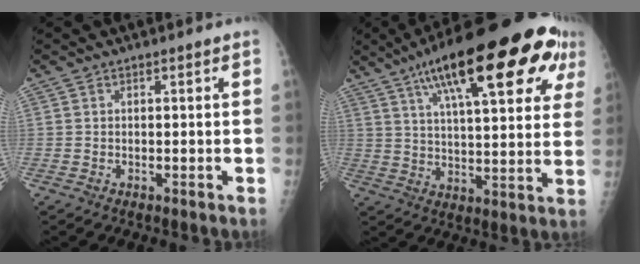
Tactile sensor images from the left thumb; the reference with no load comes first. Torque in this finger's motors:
{"motor_torque": [0.77, 0.65, 1.85, -0.91, 0.52]}